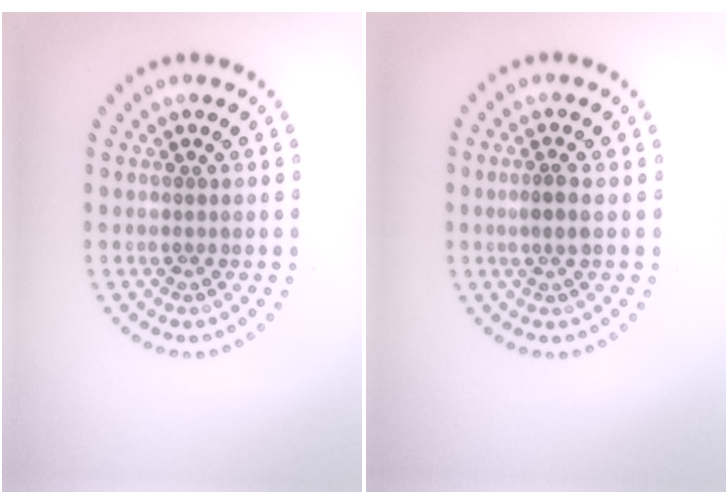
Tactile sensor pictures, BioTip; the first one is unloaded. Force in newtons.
{"total": 1.7, "press": 1.4, "slide": 0.8}